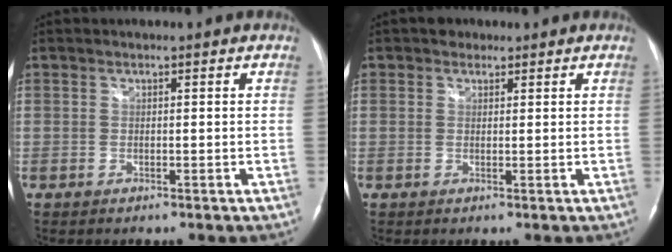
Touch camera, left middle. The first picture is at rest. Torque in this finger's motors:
{"motor_torque": [0.26, -0.21, -0.01, 0.02]}